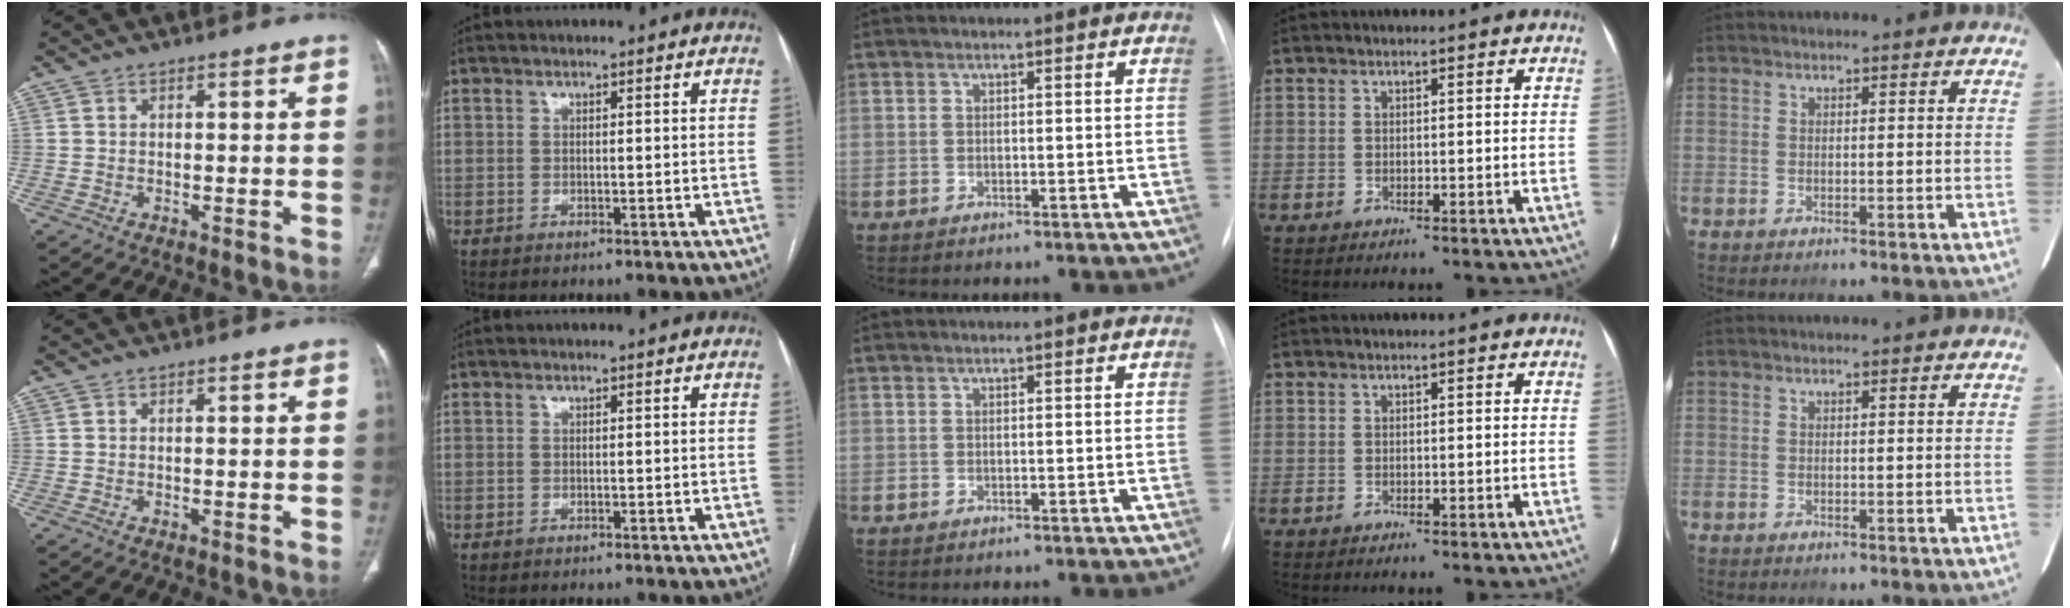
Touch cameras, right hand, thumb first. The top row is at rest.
{}